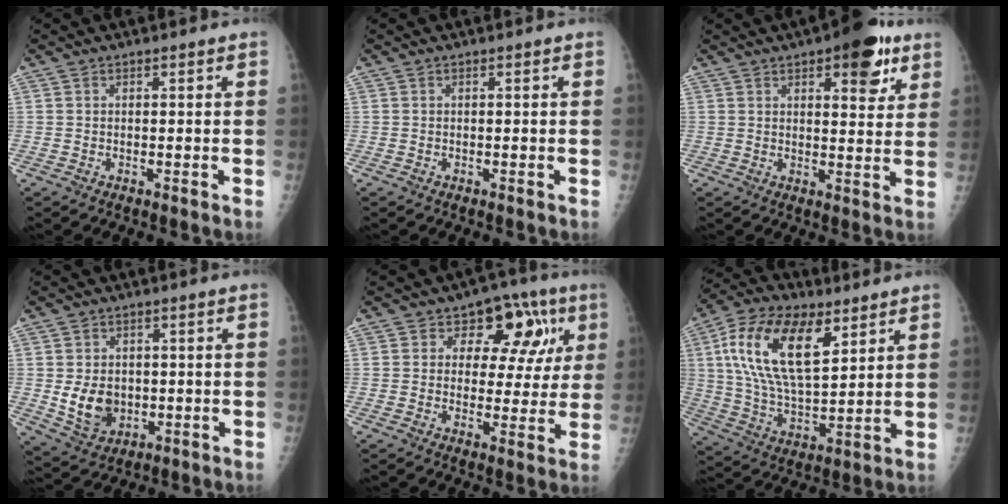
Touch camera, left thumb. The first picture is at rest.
{"total": 0.0}
{"total": 10.5, "force": [5.7, 4.3, 7.7], "torque": [-0.070, -0.021, 0.071]}
{"total": 7.8, "force": [-0.6, 6.2, 4.8], "torque": [-0.056, -0.007, 0.007]}
{"total": 12.8, "force": [4.4, 8.4, 8.6], "torque": [-0.052, 0.005, 0.053]}
{"total": 19.5, "force": [7.7, 9.5, 15.2], "torque": [-0.268, -0.020, 0.139]}